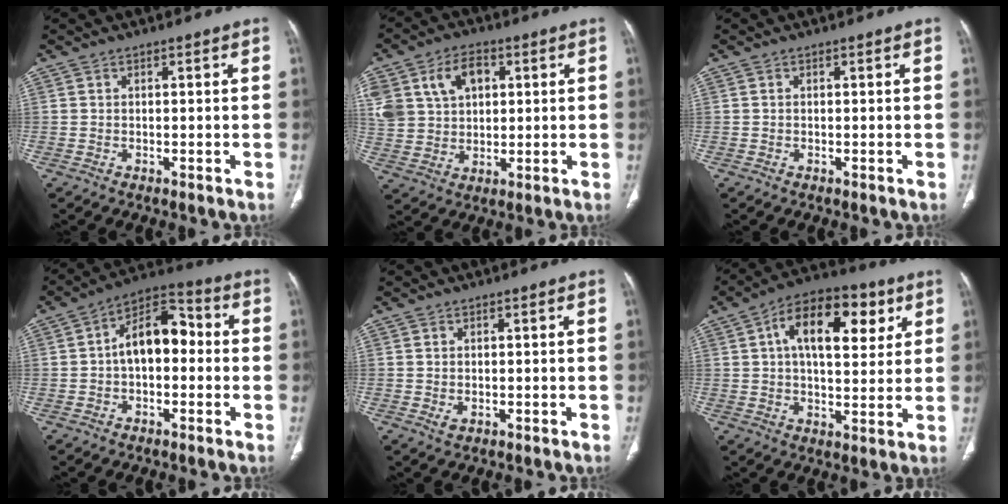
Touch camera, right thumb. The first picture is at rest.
{"total": 13.5, "force": [4.7, 9.8, 8.1], "torque": [-0.150, 0.004, 0.094]}
{"total": 0.0}
{"total": 11.2, "force": [-0.1, 6.7, 9.0], "torque": [-0.121, 0.040, -0.014]}
{"total": 1.5, "force": [-0.3, 1.0, 1.1], "torque": [-0.024, 0.001, 0.000]}
{"total": 16.3, "force": [5.5, 8.6, 12.8], "torque": [-0.164, 0.005, 0.078]}